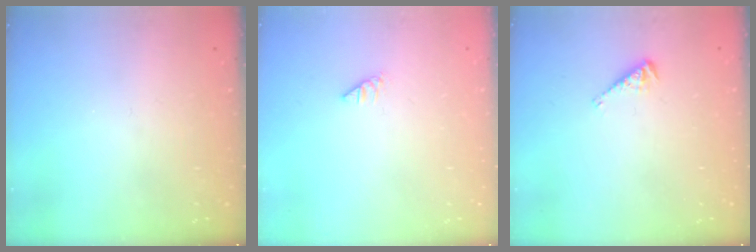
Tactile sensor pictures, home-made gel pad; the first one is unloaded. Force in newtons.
{"total": 0.0}
{"total": 3.2, "press": 3.2, "slide": 0.5}